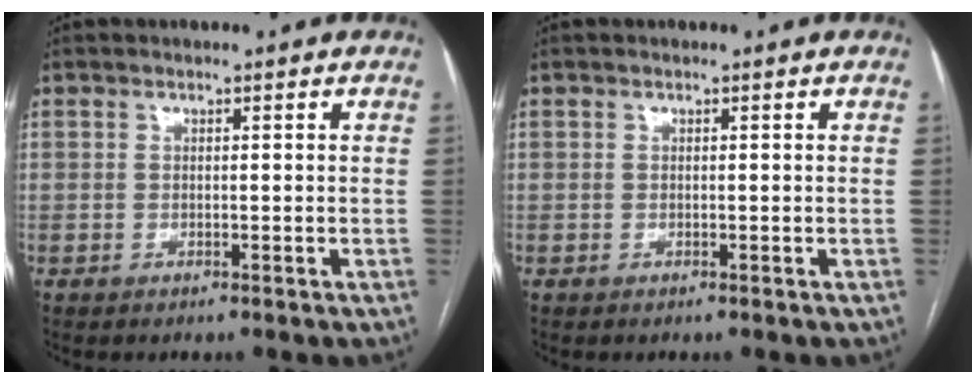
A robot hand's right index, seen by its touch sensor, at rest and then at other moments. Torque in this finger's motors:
{"motor_torque": [0.00, 0.00, 0.00, 0.00]}